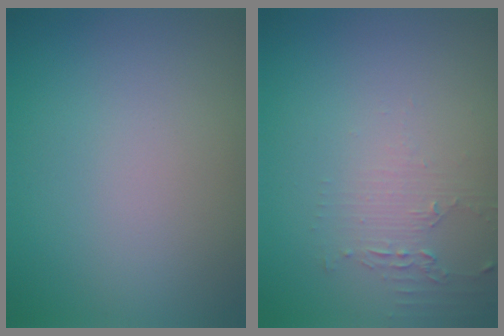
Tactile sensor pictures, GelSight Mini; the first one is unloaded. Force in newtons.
{"total": 1.5, "press": 1.5, "slide": 0.4}